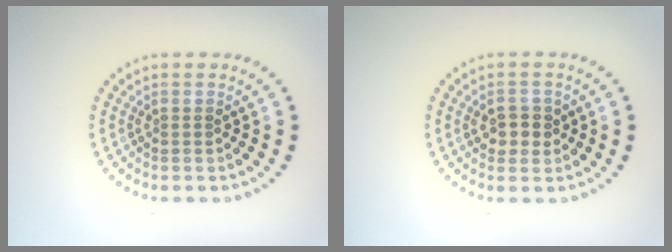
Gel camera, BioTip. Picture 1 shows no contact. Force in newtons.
{"total": 2.4, "press": 2.3, "slide": 0.5}